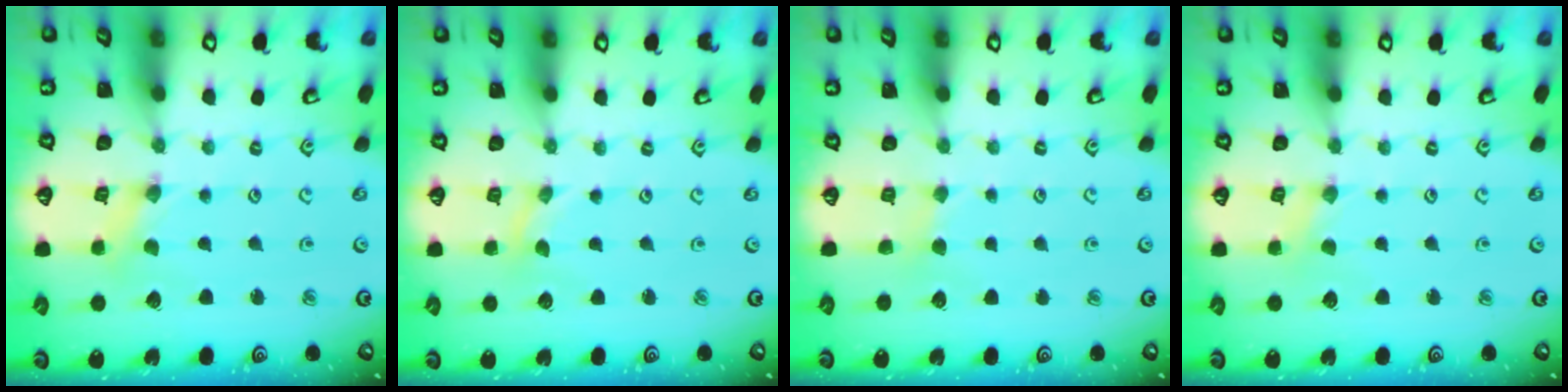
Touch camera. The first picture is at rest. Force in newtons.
{"total": 0.0}
{"total": 2.2, "press": 2.2, "slide": 0.5}
{"total": 0.9, "press": 0.9, "slide": 0.2}